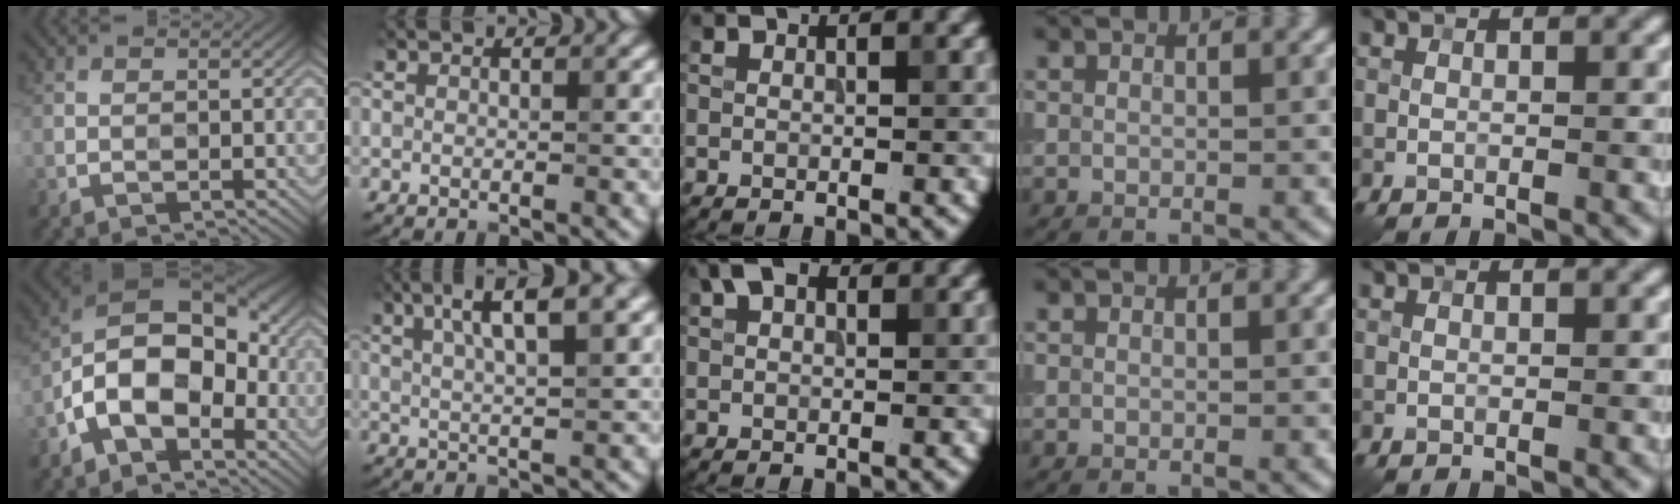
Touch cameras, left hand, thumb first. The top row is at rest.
{"thumb": {"total": 12.7, "force": [-3.7, 7.7, 9.4], "torque": [-0.157, 0.005, -0.077]}, "index": {"total": 6.2, "force": [2.9, 1.4, 5.3], "torque": [-0.080, 0.016, 0.045]}, "middle": {"total": 2.7, "force": [1.6, 1.5, 1.6], "torque": [-0.029, 0.009, 0.026]}}